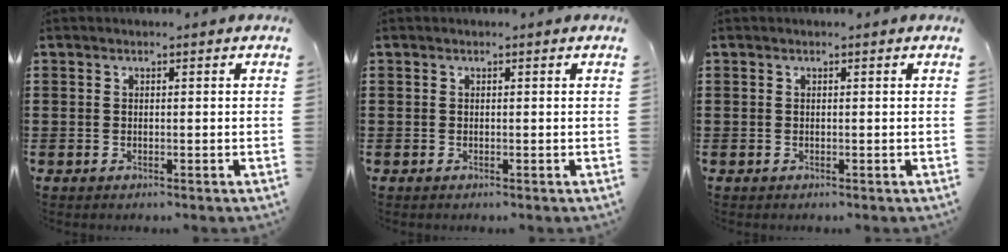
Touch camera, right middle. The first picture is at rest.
{"total": 0.0}
{"total": 0.0}